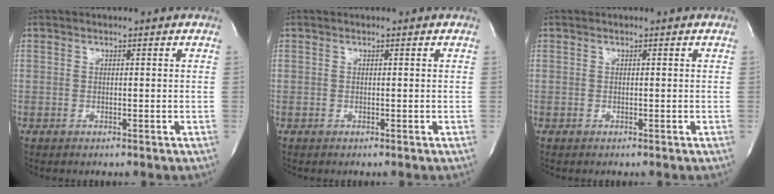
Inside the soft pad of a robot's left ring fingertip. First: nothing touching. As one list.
[{"total": 0.0}, {"total": 0.0}]